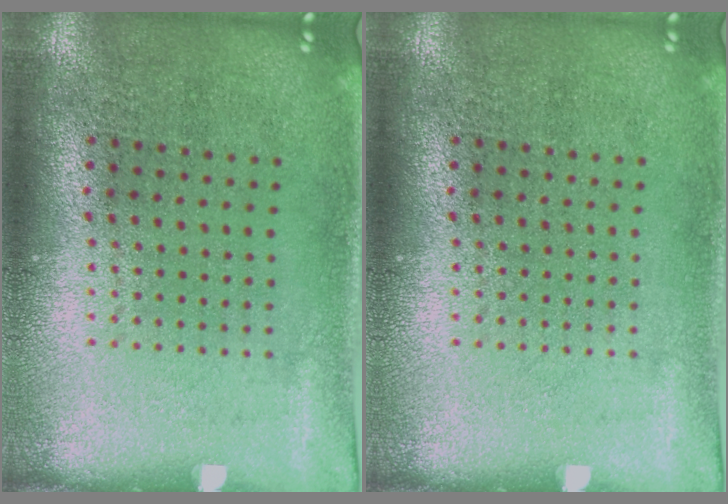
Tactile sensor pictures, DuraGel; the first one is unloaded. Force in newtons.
{"total": 0.0}